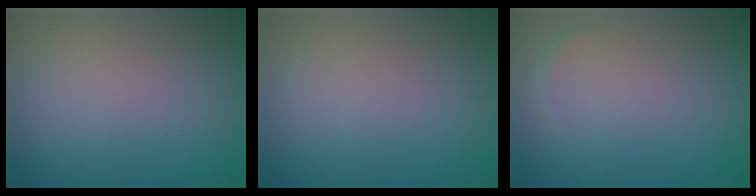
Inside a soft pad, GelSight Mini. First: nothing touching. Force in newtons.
{"total": 0.0}
{"total": 0.7, "press": 0.7, "slide": 0.1}